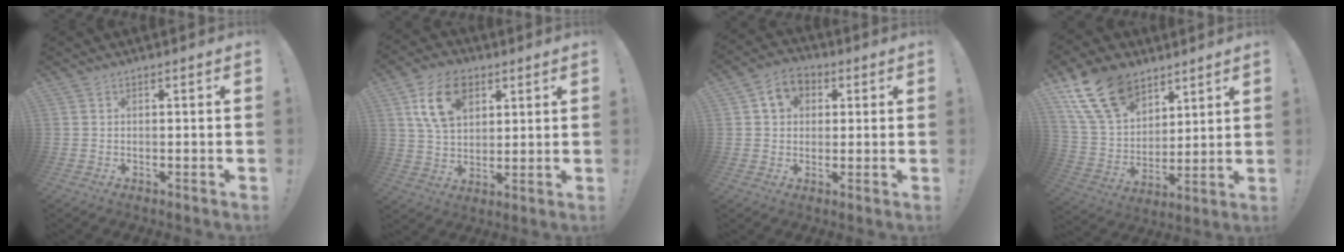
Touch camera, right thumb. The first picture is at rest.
{"total": 14.2, "force": [6.1, 9.8, 8.3], "torque": [-0.132, -0.006, 0.119]}
{"total": 7.4, "force": [2.3, 5.9, 3.7], "torque": [-0.060, 0.008, 0.045]}
{"total": 17.8, "force": [11.2, 11.0, 8.4], "torque": [-0.158, -0.061, 0.214]}